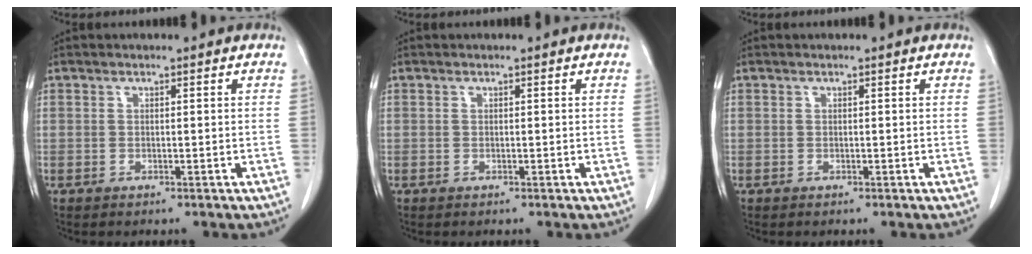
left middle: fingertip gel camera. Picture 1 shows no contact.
{"total": 0.0}
{"total": 0.0}